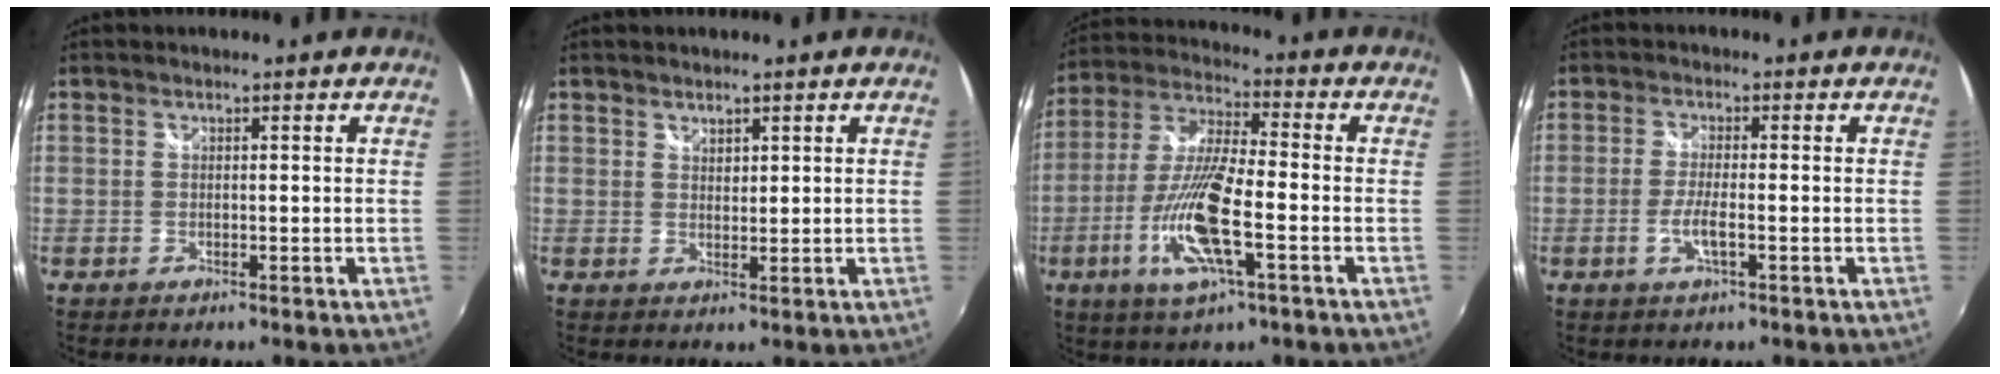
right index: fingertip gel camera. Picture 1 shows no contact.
{"total": 1.6, "force": [1.3, 0.9, 0.4], "torque": [-0.003, 0.000, 0.022]}
{"total": 15.1, "force": [-5.2, 3.7, 13.7], "torque": [-0.292, -0.013, -0.100]}
{"total": 3.7, "force": [-1.4, 0.5, 3.4], "torque": [-0.072, -0.007, -0.027]}